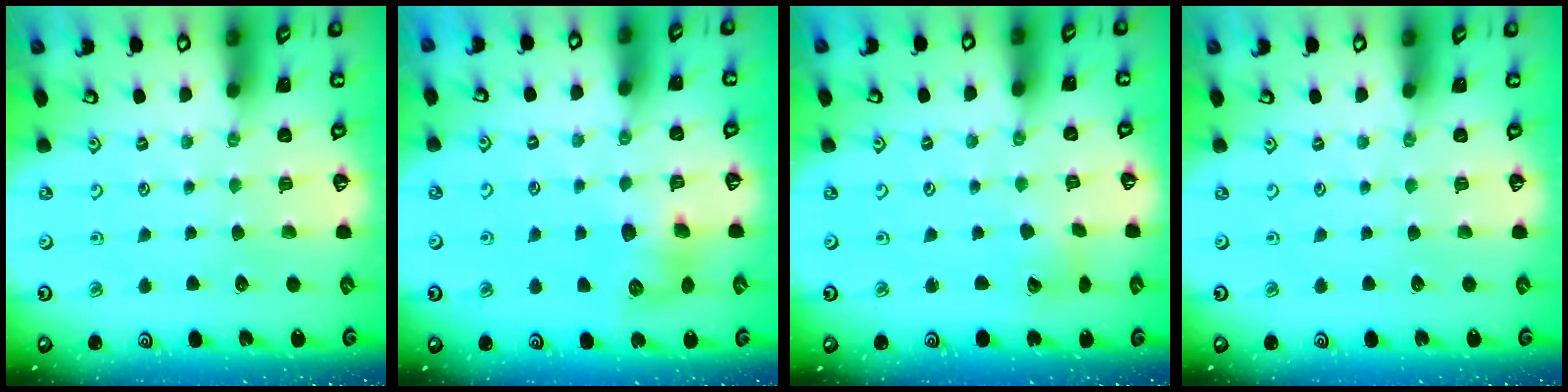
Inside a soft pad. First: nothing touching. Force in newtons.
{"total": 8.5, "press": 8.5, "slide": 0.4}
{"total": 3.6, "press": 3.6, "slide": 0.3}
{"total": 0.0}